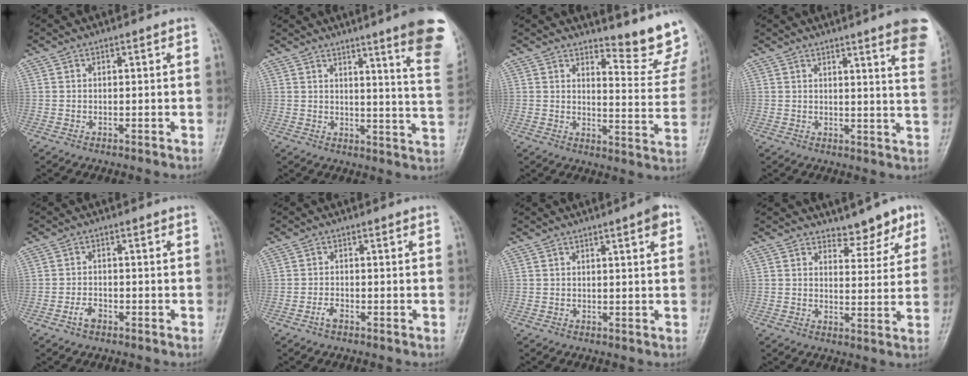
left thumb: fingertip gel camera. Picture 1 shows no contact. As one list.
[{"total": 16.3, "force": [10.1, 1.2, 12.7], "torque": [-0.132, -0.061, 0.110]}, {"total": 11.2, "force": [10.2, 1.9, 4.2], "torque": [-0.027, -0.121, 0.115]}, {"total": 12.5, "force": [8.2, 1.3, 9.4], "torque": [-0.093, -0.034, 0.078]}, {"total": 2.2, "force": [-1.3, 1.3, 1.3], "torque": [-0.025, 0.009, -0.026]}, {"total": 1.5, "force": [-1.0, 0.6, 1.0], "torque": [-0.022, 0.004, -0.021]}, {"total": 3.0, "force": [1.6, 0.4, 2.6], "torque": [-0.031, -0.003, 0.018]}, {"total": 5.5, "force": [4.5, 2.6, 1.8], "torque": [0.008, -0.034, 0.060]}]